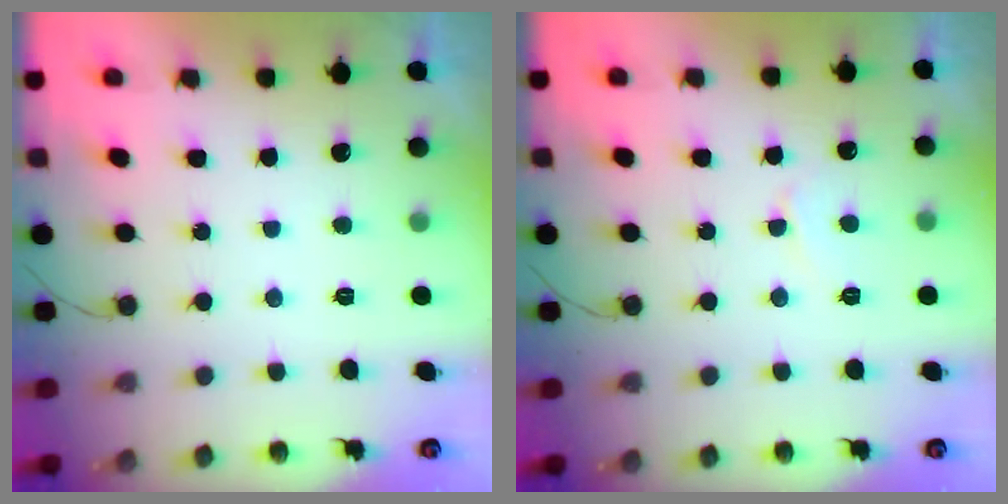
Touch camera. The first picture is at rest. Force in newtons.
{"total": 3.7, "press": 3.7, "slide": 0.3}